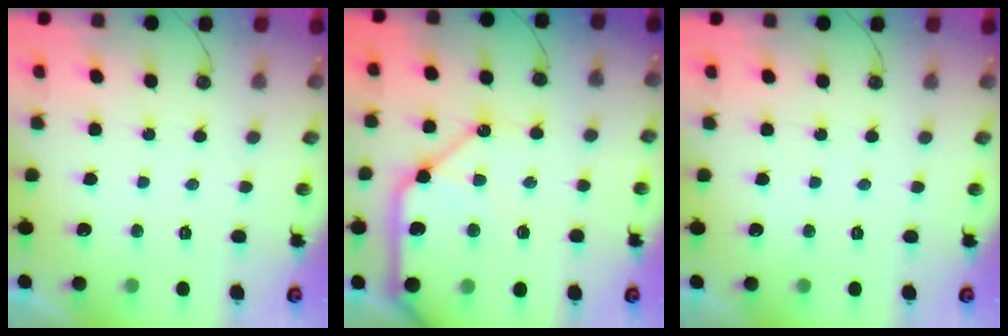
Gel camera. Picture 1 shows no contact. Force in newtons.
{"total": 22.6, "press": 22.3, "slide": 3.1}
{"total": 0.0}